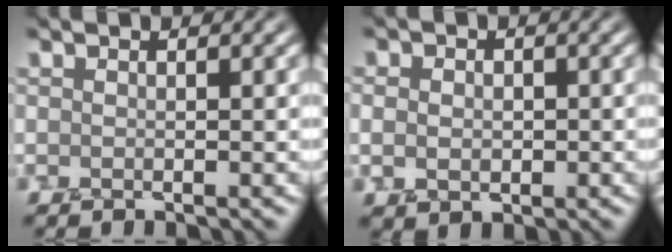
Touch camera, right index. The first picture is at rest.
{"total": 3.0, "force": [0.1, 2.5, 1.6], "torque": [-0.013, 0.007, -0.006]}